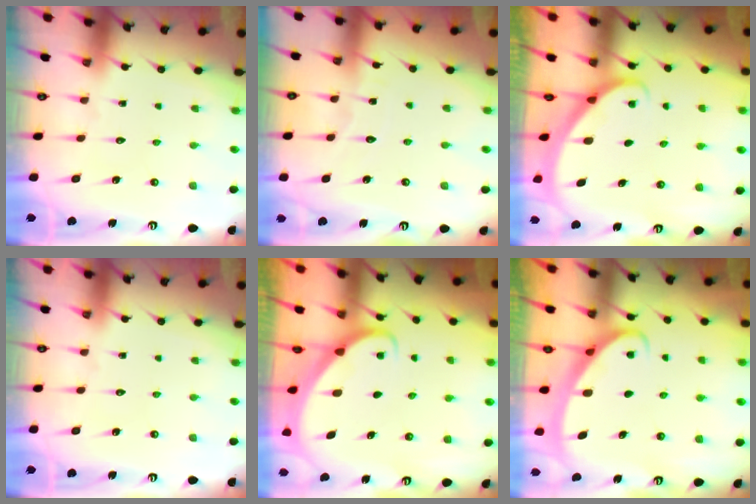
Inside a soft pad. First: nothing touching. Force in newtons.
{"total": 3.7, "press": 3.7, "slide": 0.2}
{"total": 1.9, "press": 1.9, "slide": 0.1}
{"total": 0.0}
{"total": 1.8, "press": 1.8, "slide": 0.2}
{"total": 2.7, "press": 2.7, "slide": 0.4}